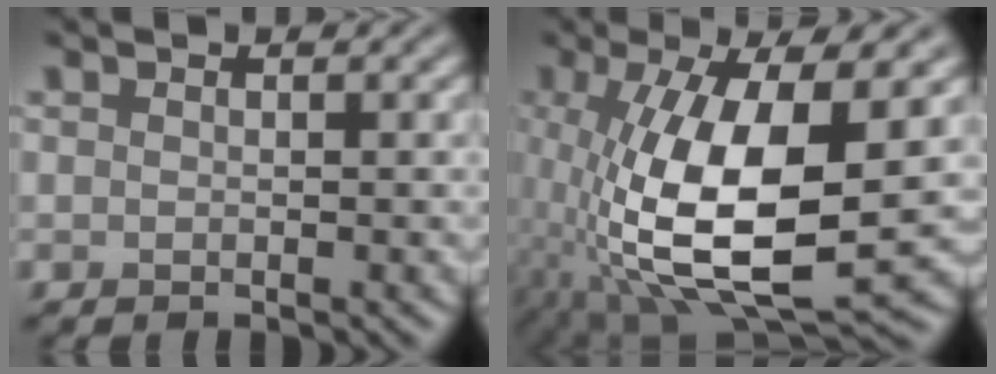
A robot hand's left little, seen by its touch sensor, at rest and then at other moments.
{"total": 12.0, "force": [-0.9, 4.3, 11.2], "torque": [-0.224, -0.015, -0.009]}